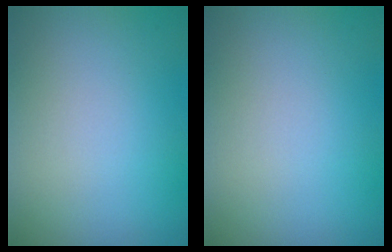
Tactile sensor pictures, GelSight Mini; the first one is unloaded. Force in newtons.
{"total": 0.0}